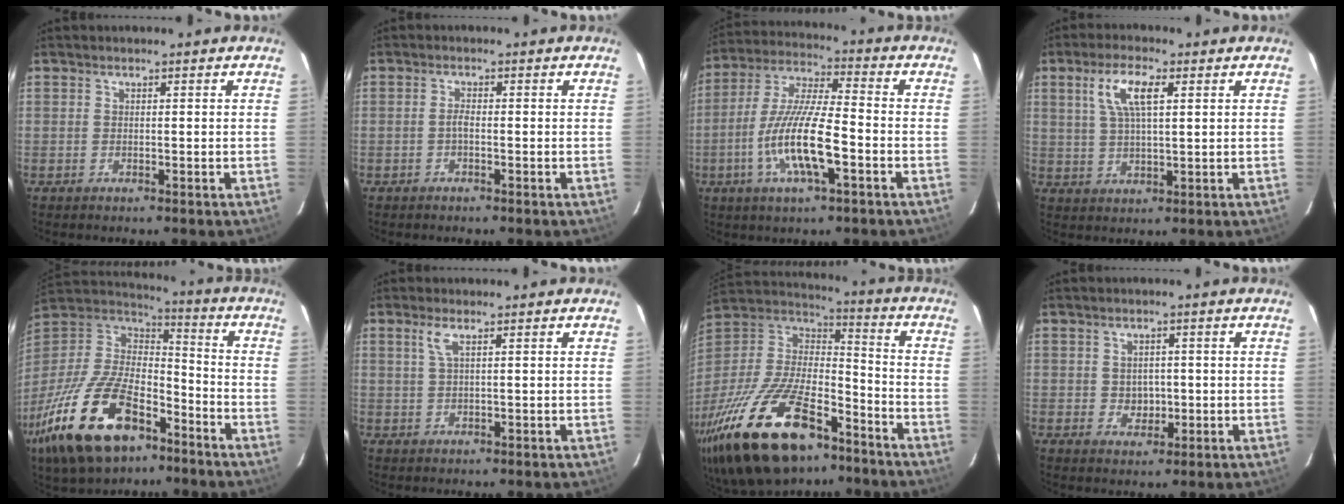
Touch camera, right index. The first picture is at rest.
{"total": 1.2, "force": [-0.5, 0.3, 1.0], "torque": [-0.021, 0.005, -0.010]}
{"total": 14.0, "force": [-4.8, 2.7, 12.8], "torque": [-0.261, -0.009, -0.093]}
{"total": 7.3, "force": [2.8, 2.2, 6.4], "torque": [-0.124, 0.009, 0.055]}
{"total": 27.6, "force": [-15.7, 13.8, 18.0], "torque": [-0.387, -0.031, -0.267]}
{"total": 2.1, "force": [0.9, -0.1, 1.9], "torque": [-0.039, 0.001, 0.020]}
{"total": 32.5, "force": [-20.5, 14.3, 20.9], "torque": [-0.435, -0.036, -0.333]}
{"total": 3.3, "force": [-0.2, 3.0, 1.3], "torque": [-0.021, 0.003, 0.003]}